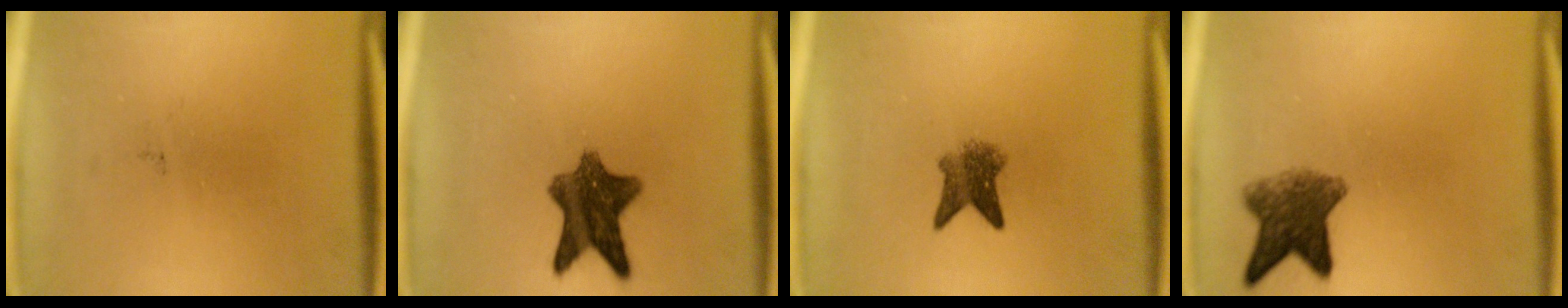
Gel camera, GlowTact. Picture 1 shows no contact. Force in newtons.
{"total": 9.5}
{"total": 3.9}
{"total": 6.6}